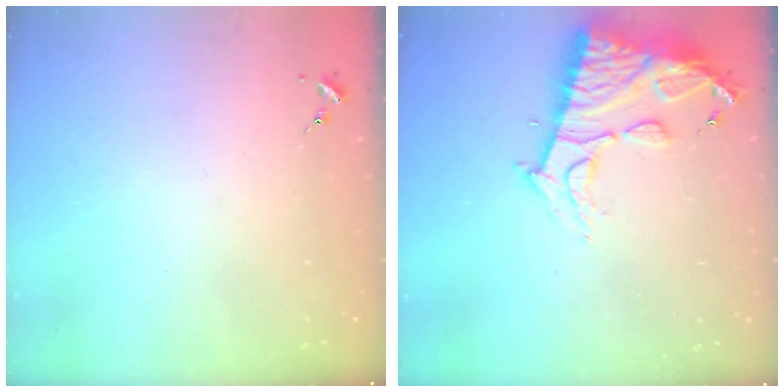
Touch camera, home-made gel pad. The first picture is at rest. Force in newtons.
{"total": 14.6, "press": 14.6, "slide": 1.3}